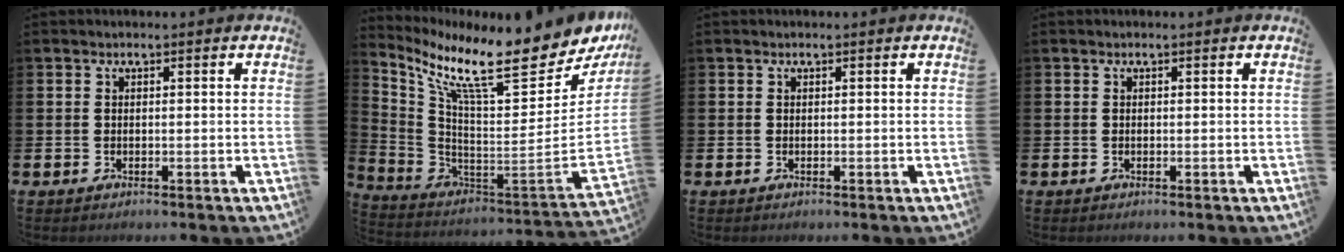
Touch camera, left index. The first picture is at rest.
{"total": 11.5, "force": [8.9, 2.2, 6.8], "torque": [-0.133, -0.093, 0.139]}
{"total": 0.0}
{"total": 0.0}